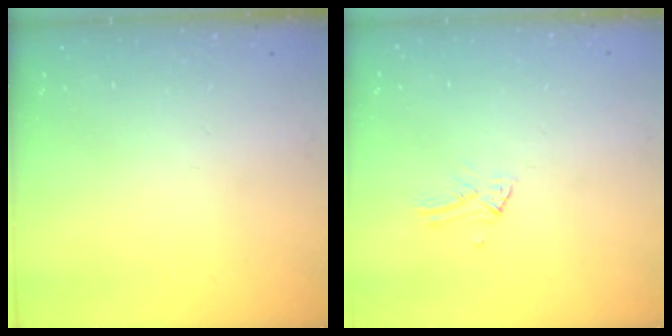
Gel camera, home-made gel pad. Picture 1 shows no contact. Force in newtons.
{"total": 2.1, "press": 2.1, "slide": 0.1}